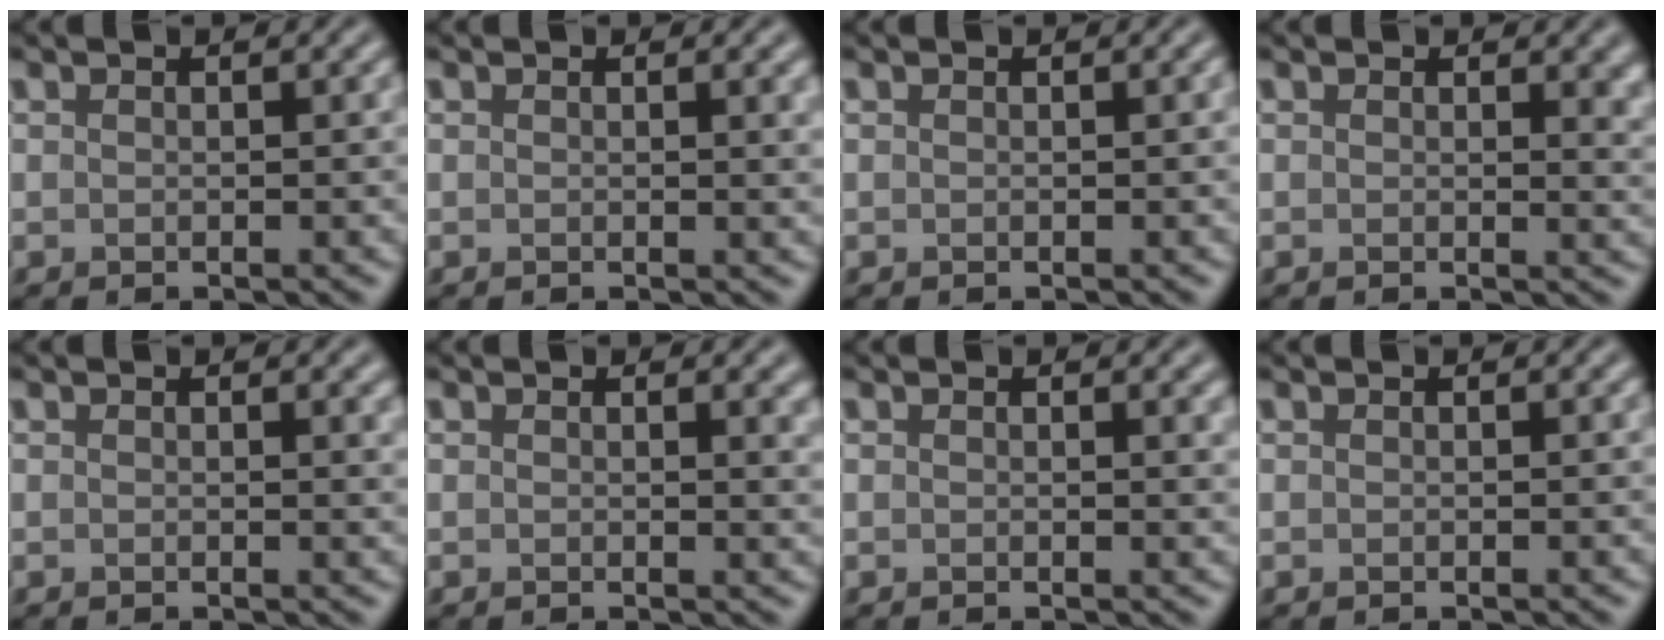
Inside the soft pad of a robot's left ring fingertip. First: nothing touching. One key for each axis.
{"total": 1.1, "fx": 0.5, "fy": 0.3, "fz": 1.0, "tx": -0.006, "ty": 0.001, "tz": 0.005}
{"total": 0.0}
{"total": 2.0, "fx": 0.8, "fy": 1.0, "fz": 1.6, "tx": -0.013, "ty": -0.005, "tz": 0.011}
{"total": 0.7, "fx": 0.4, "fy": 0.2, "fz": 0.5, "tx": -0.002, "ty": 0.001, "tz": 0.006}
{"total": 1.5, "fx": 0.7, "fy": 0.5, "fz": 1.2, "tx": -0.006, "ty": 0.002, "tz": 0.008}
{"total": 1.0, "fx": 0.5, "fy": 0.3, "fz": 0.8, "tx": -0.003, "ty": 0.002, "tz": 0.006}
{"total": 0.0}